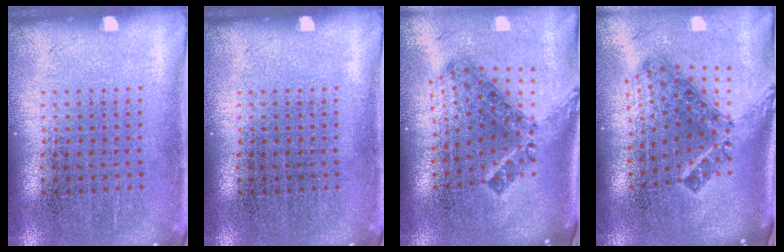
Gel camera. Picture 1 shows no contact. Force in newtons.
{"total": 0.0}
{"total": 1.7, "press": 1.2, "slide": 1.1}
{"total": 1.8, "press": 1.3, "slide": 1.3}